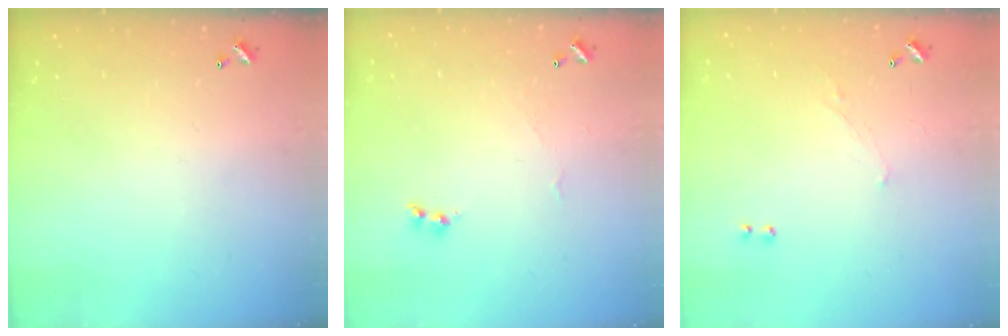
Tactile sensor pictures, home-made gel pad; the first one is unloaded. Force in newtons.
{"total": 1.6, "press": 1.6, "slide": 0.2}
{"total": 1.2, "press": 0.8, "slide": 0.9}